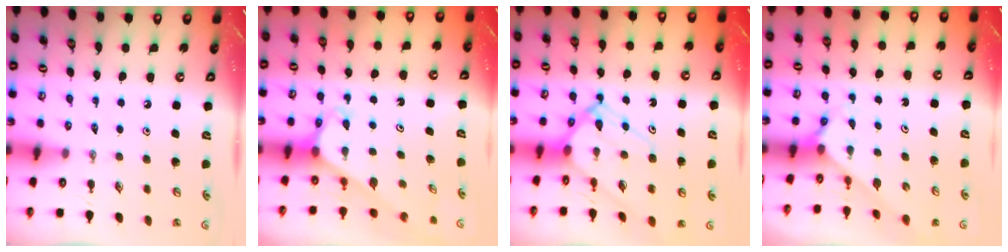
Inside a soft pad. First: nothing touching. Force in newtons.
{"total": 2.7, "press": 2.7, "slide": 0.2}
{"total": 12.3, "press": 12.2, "slide": 1.2}
{"total": 2.6, "press": 2.6, "slide": 0.2}